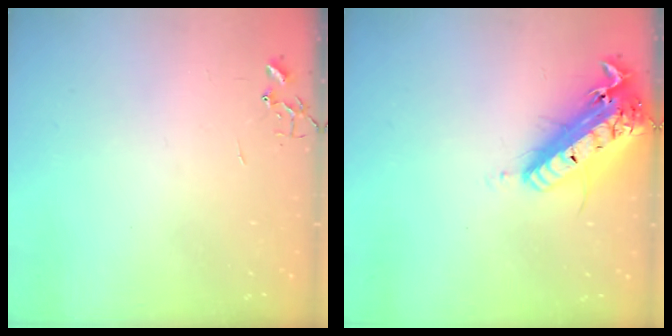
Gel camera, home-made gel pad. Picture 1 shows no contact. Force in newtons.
{"total": 21.3, "press": 20.9, "slide": 4.2}